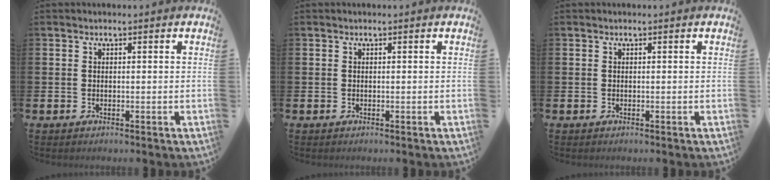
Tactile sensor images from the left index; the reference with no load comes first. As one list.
[{"total": 0.0}, {"total": 0.0}]